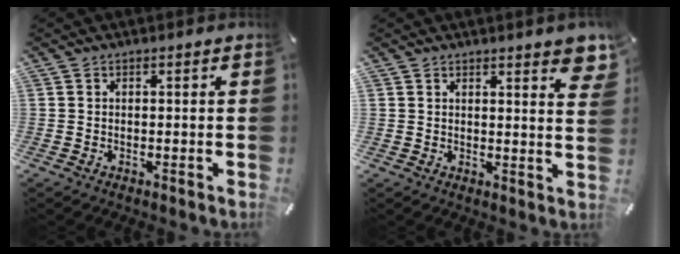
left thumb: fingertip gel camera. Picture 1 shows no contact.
{"total": 3.6, "force": [2.9, 1.0, 1.9], "torque": [-0.021, -0.015, 0.048]}